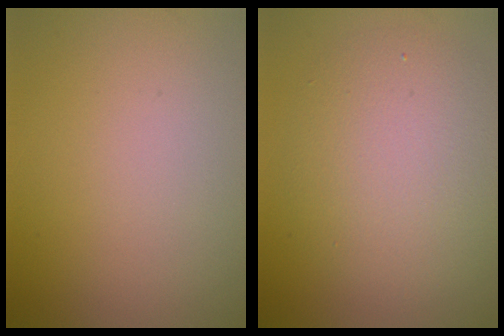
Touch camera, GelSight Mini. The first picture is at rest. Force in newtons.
{"total": 5.8, "press": 5.8, "slide": 0.4}